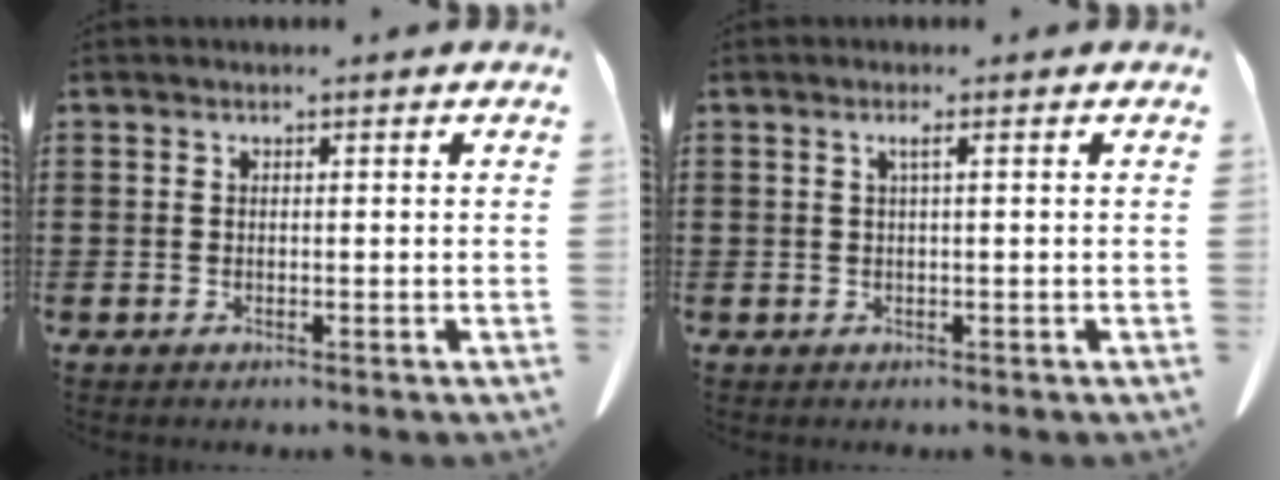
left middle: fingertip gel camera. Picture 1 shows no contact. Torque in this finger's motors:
{"motor_torque": [0.00, 0.00, 0.00, 0.01]}